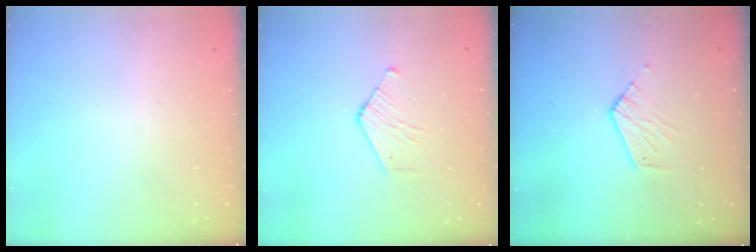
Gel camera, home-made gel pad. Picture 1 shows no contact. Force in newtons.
{"total": 4.3, "press": 4.3, "slide": 0.4}
{"total": 6.4, "press": 6.4, "slide": 0.5}